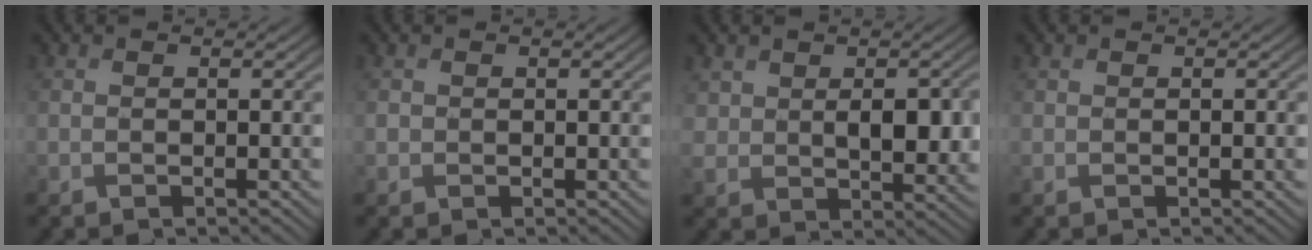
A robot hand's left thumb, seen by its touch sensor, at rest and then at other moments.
{"total": 0.7, "force": [0.1, 0.7, 0.1], "torque": [-0.005, -0.002, 0.002]}
{"total": 6.0, "force": [1.8, 4.2, 3.9], "torque": [-0.084, -0.016, 0.044]}
{"total": 0.6, "force": [0.3, 0.4, 0.3], "torque": [-0.004, -0.001, 0.009]}